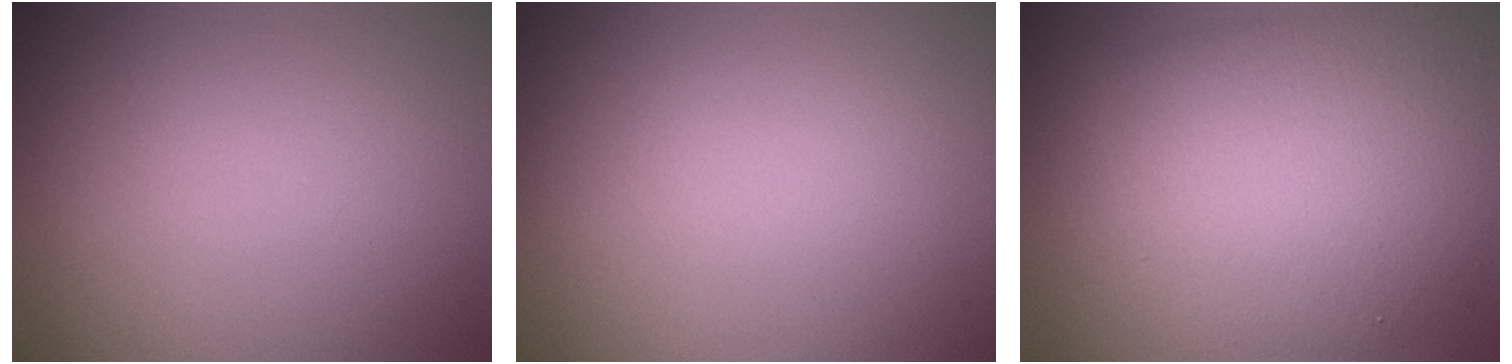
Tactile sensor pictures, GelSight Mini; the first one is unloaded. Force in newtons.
{"total": 0.0}
{"total": 8.2, "press": 8.2, "slide": 0.3}